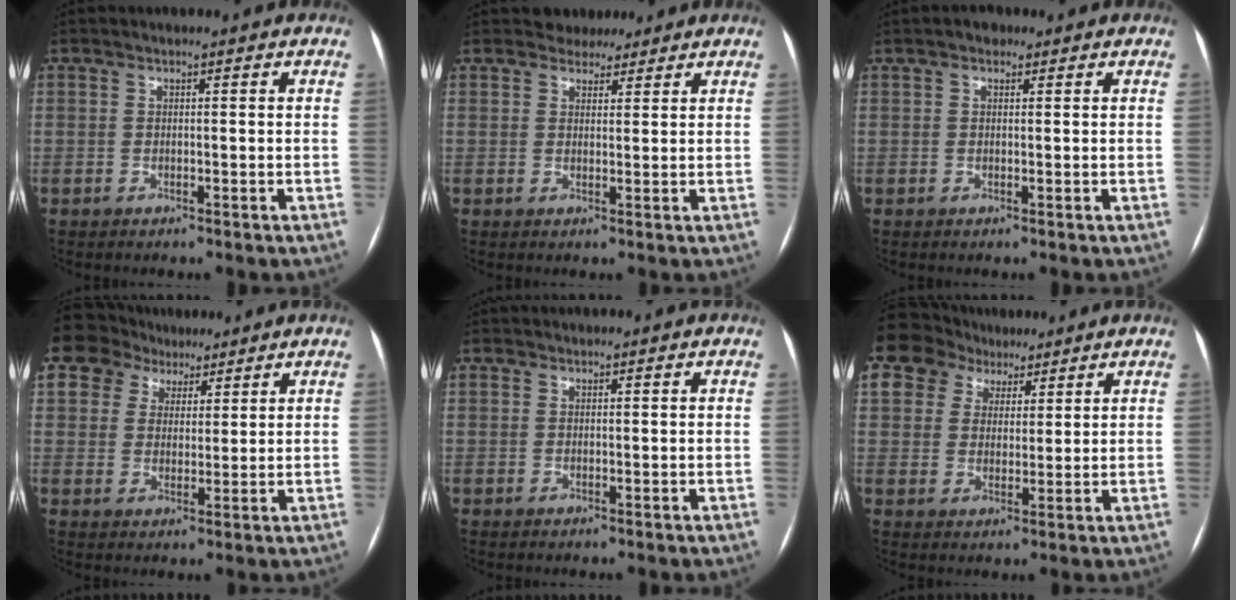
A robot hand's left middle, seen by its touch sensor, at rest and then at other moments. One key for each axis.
{"total": 3.2, "fx": 2.8, "fy": 1.6, "fz": -0.1, "tx": 0.004, "ty": 0.005, "tz": 0.039}
{"total": 1.4, "fx": 0.9, "fy": 0.9, "fz": 0.5, "tx": -0.011, "ty": 0.009, "tz": 0.011}
{"total": 6.2, "fx": 4.6, "fy": 4.1, "fz": 0.7, "tx": -0.003, "ty": 0.023, "tz": 0.082}
{"total": 2.1, "fx": -0.7, "fy": -1.5, "fz": -1.4, "tx": 0.046, "ty": -0.017, "tz": -0.016}
{"total": 9.7, "fx": 6.4, "fy": 6.9, "fz": 2.6, "tx": -0.060, "ty": 0.038, "tz": 0.116}